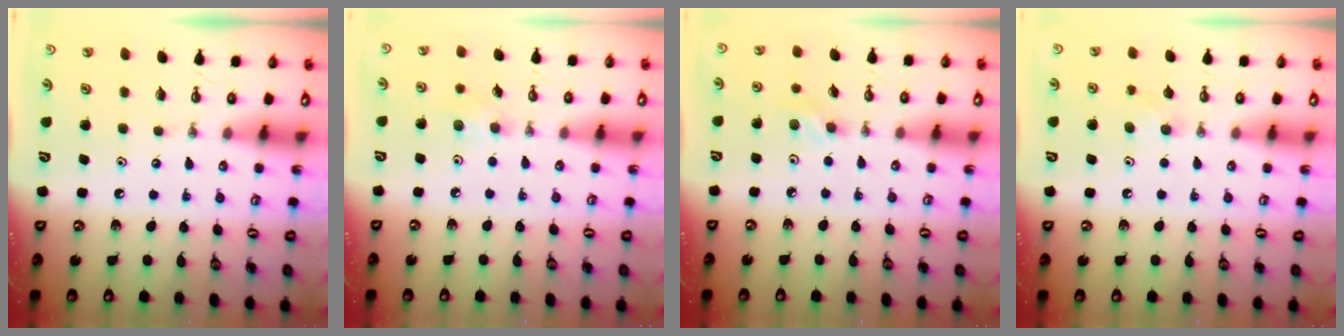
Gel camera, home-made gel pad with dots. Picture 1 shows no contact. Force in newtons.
{"total": 6.0, "press": 5.7, "slide": 1.7}
{"total": 3.4, "press": 3.3, "slide": 0.8}
{"total": 6.9, "press": 5.6, "slide": 4.0}